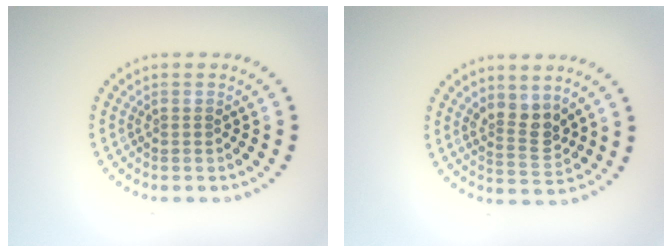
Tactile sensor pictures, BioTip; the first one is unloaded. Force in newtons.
{"total": 2.9, "press": 2.6, "slide": 1.3}